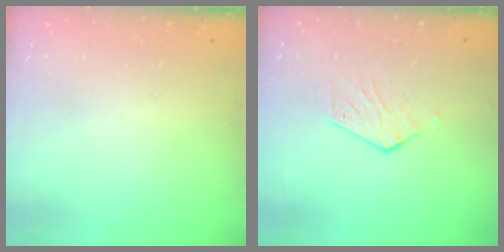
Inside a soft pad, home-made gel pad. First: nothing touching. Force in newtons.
{"total": 5.3, "press": 5.3, "slide": 0.3}